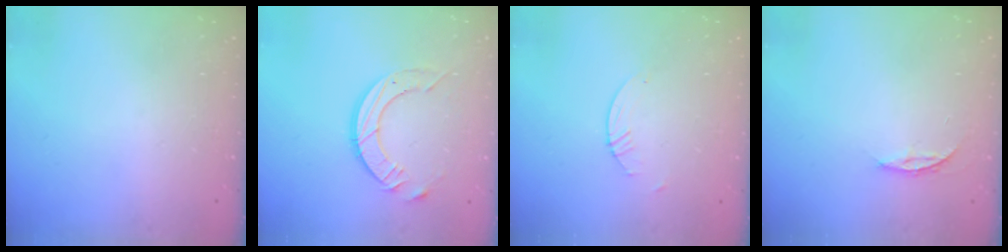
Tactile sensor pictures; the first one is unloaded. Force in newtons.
{"total": 10.4, "press": 10.3, "slide": 0.9}
{"total": 0.8, "press": 0.8, "slide": 0.2}
{"total": 3.6, "press": 3.6, "slide": 0.3}